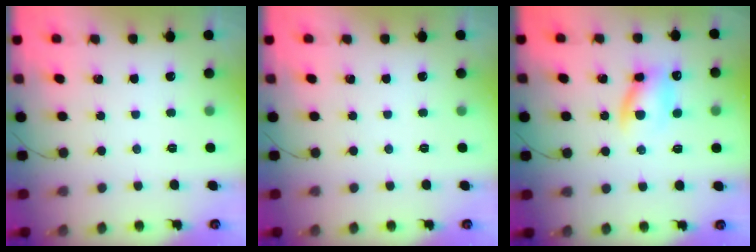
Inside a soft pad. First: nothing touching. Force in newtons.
{"total": 0.0}
{"total": 9.6, "press": 9.4, "slide": 2.1}